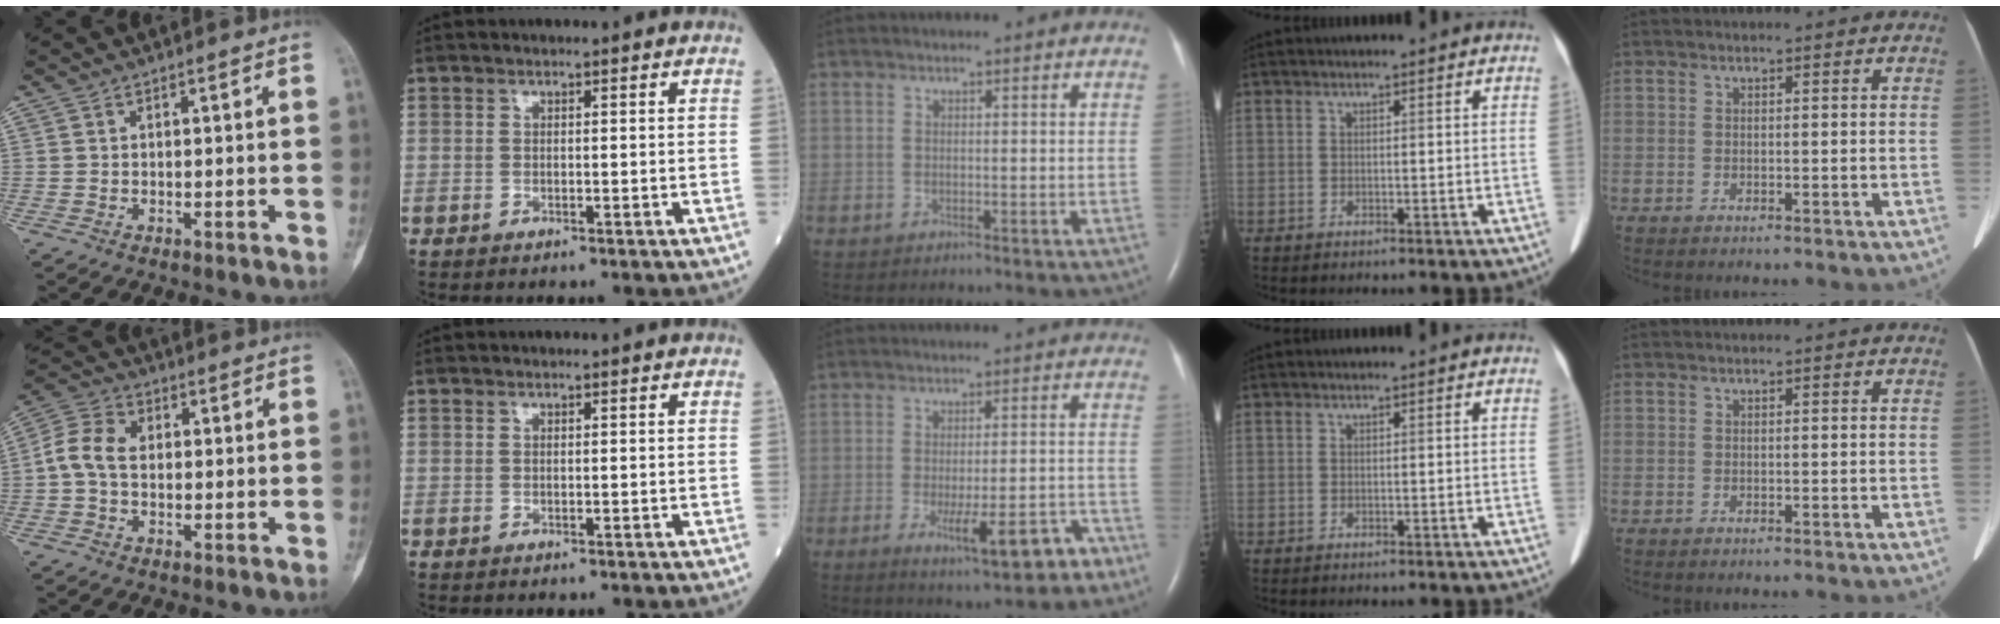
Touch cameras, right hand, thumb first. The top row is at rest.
{"thumb": {"total": 7.3, "force": [0.0, 5.2, 5.1], "torque": [-0.099, 0.024, -0.008]}, "middle": {"total": 8.6, "force": [-4.9, 1.8, 6.9], "torque": [-0.099, -0.003, -0.060]}}